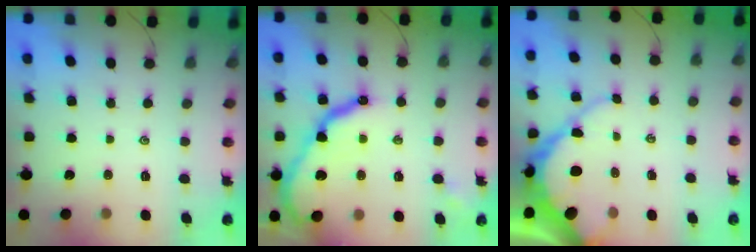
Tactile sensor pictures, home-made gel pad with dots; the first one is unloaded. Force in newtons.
{"total": 18.6, "press": 18.5, "slide": 1.5}
{"total": 10.8, "press": 10.7, "slide": 1.0}